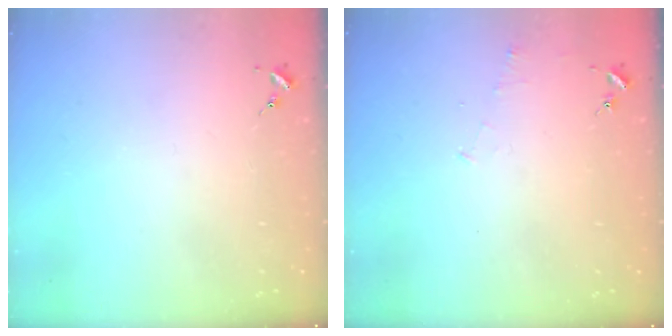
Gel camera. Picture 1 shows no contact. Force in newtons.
{"total": 4.5, "press": 4.5, "slide": 0.5}